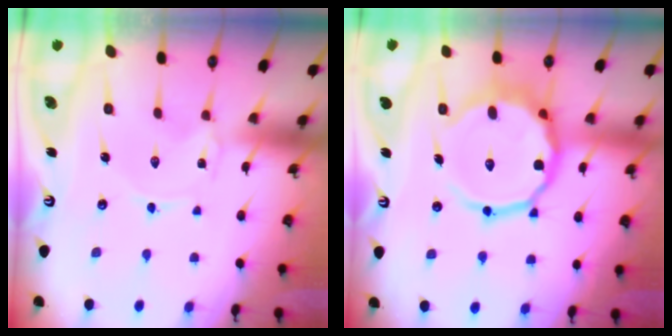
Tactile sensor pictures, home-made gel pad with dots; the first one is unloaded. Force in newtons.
{"total": 16.6, "press": 16.5, "slide": 1.9}